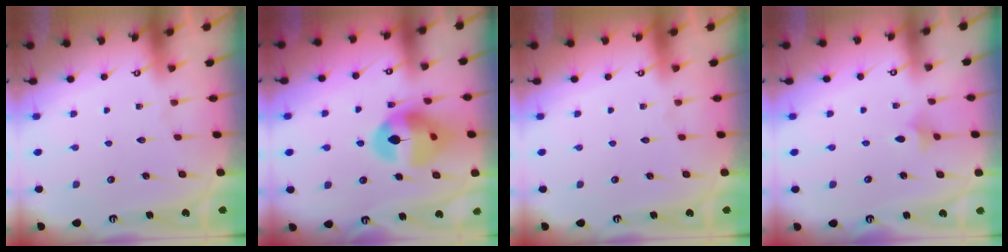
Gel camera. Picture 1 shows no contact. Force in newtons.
{"total": 14.1, "press": 14.0, "slide": 1.8}
{"total": 0.0}
{"total": 3.5, "press": 3.4, "slide": 0.7}